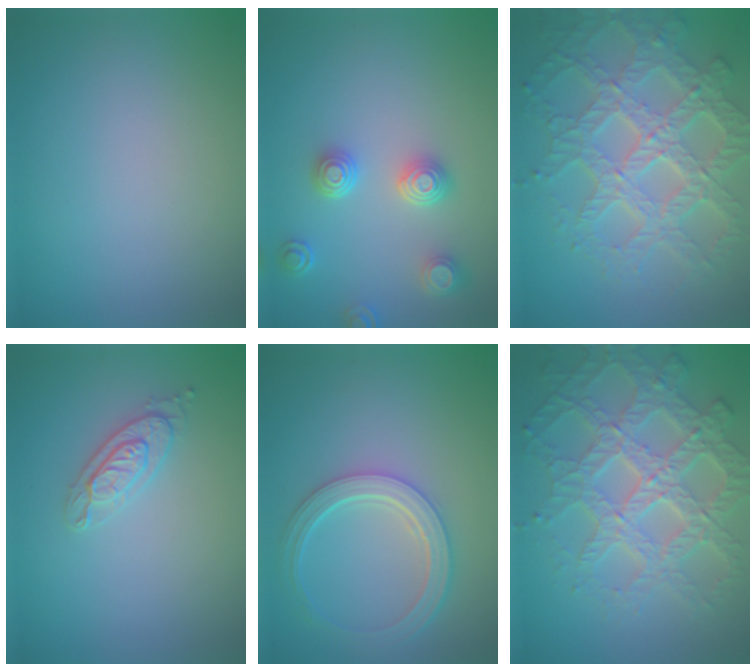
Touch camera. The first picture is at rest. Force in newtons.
{"total": 3.8, "press": 3.4, "slide": 1.6}
{"total": 8.0, "press": 6.1, "slide": 5.2}
{"total": 2.2, "press": 2.2, "slide": 0.3}
{"total": 4.7, "press": 3.7, "slide": 3.0}
{"total": 6.2, "press": 5.6, "slide": 2.6}